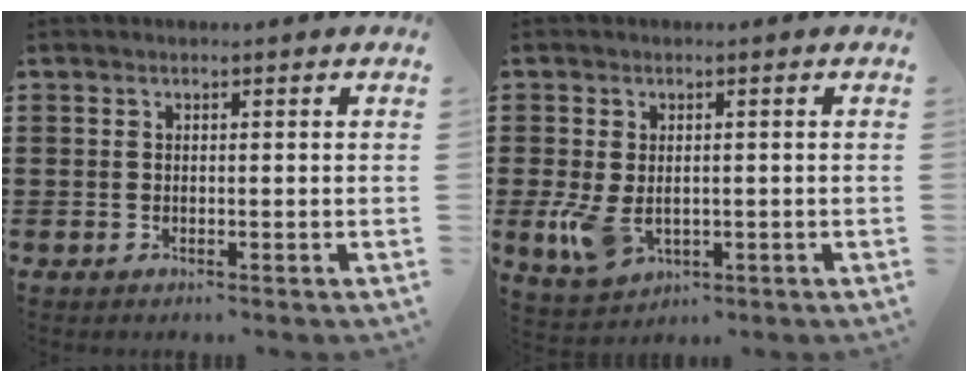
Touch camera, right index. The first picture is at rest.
{"total": 4.9, "force": [-0.9, 3.1, 3.6], "torque": [-0.093, -0.005, -0.019]}